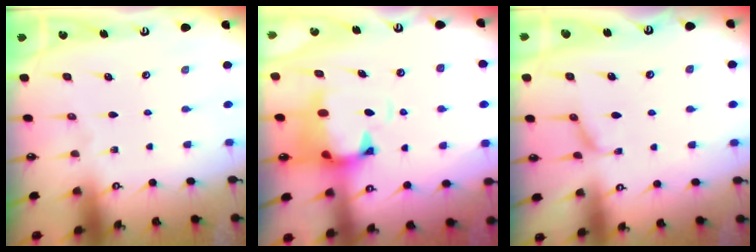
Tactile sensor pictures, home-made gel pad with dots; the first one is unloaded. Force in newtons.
{"total": 2.7, "press": 2.3, "slide": 1.4}
{"total": 1.8, "press": 1.7, "slide": 0.6}